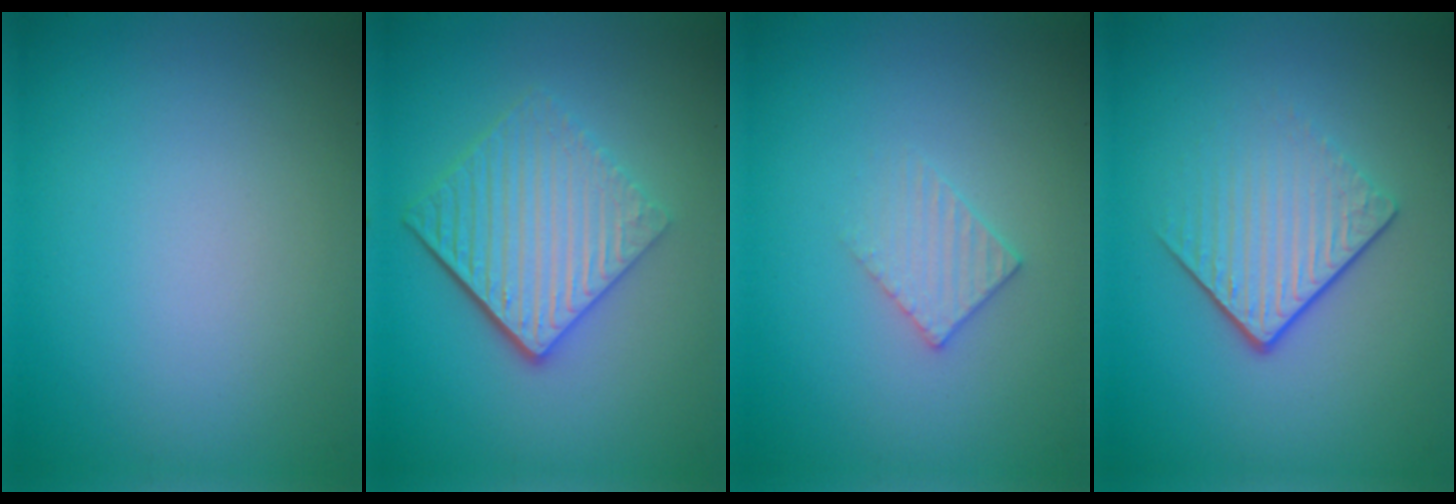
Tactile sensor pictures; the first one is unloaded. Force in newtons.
{"total": 5.8, "press": 4.0, "slide": 4.2}
{"total": 1.9, "press": 1.9, "slide": 0.2}
{"total": 4.2, "press": 2.5, "slide": 3.4}